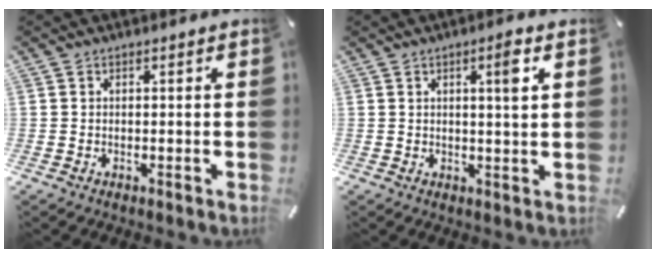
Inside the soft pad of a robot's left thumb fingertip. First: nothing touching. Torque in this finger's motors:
{"motor_torque": [0.12, 0.11, 0.28, 0.26, 0.10]}